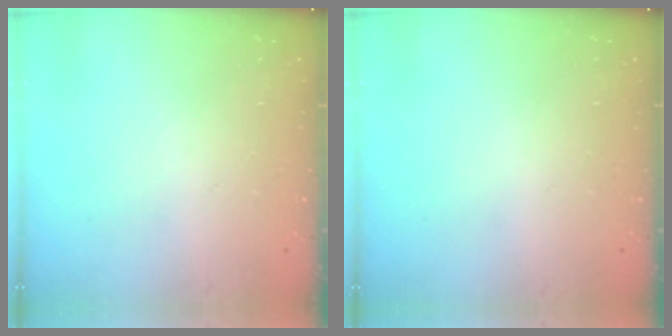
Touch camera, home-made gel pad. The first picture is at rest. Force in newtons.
{"total": 0.0}